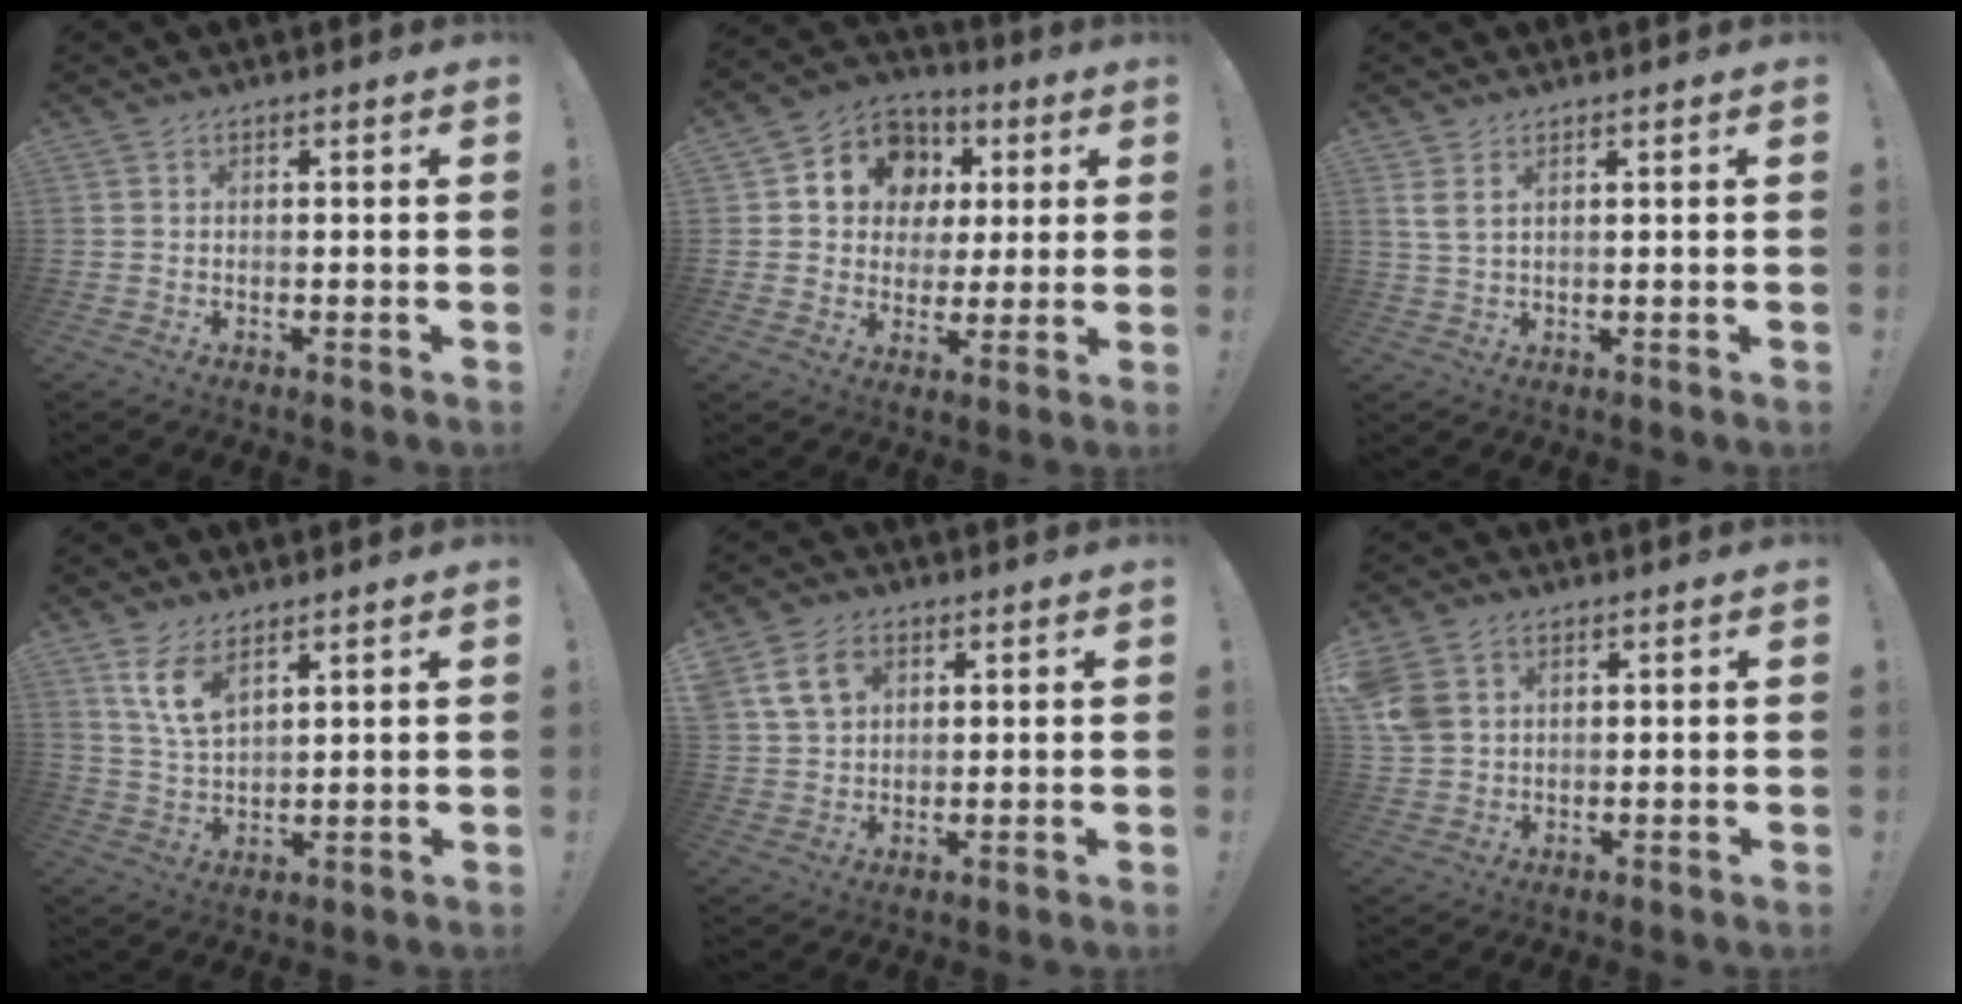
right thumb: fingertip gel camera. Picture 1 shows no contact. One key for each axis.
{"total": 12.7, "fx": 3.8, "fy": 11.2, "fz": 4.6, "tx": -0.069, "ty": -0.015, "tz": 0.088}
{"total": 3.1, "fx": 1.6, "fy": 1.1, "fz": 2.4, "tx": -0.050, "ty": -0.001, "tz": 0.030}
{"total": 8.3, "fx": 5.3, "fy": 3.5, "fz": 5.3, "tx": -0.106, "ty": -0.020, "tz": 0.101}
{"total": 10.3, "fx": 4.6, "fy": 7.7, "fz": 5.0, "tx": -0.076, "ty": -0.006, "tz": 0.094}
{"total": 7.4, "fx": 3.3, "fy": 5.6, "fz": 3.4, "tx": -0.073, "ty": -0.004, "tz": 0.068}